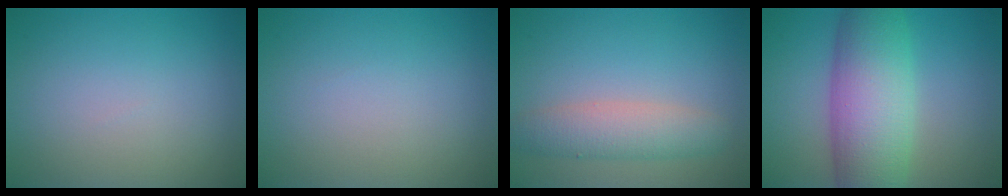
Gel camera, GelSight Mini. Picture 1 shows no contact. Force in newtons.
{"total": 0.0}
{"total": 3.7, "press": 3.7, "slide": 0.1}
{"total": 9.7, "press": 9.7, "slide": 0.1}